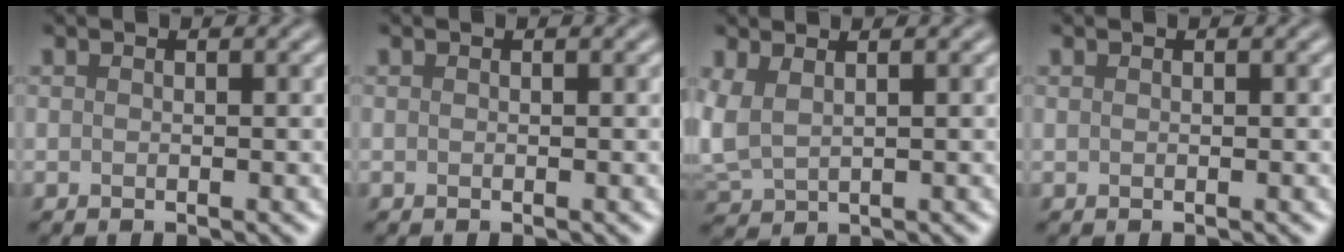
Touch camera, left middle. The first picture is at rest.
{"total": 0.0}
{"total": 3.0, "force": [1.3, 1.6, 2.2], "torque": [-0.066, 0.003, 0.033]}
{"total": 0.0}